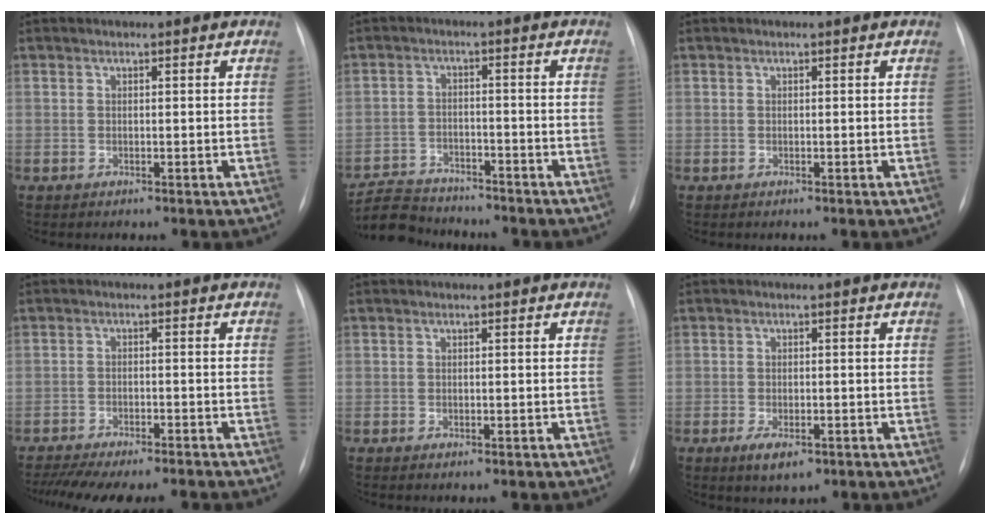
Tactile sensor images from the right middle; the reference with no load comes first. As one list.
[{"total": 8.0, "force": [-7.7, 2.1, 1.0], "torque": [-0.023, 0.001, -0.126]}, {"total": 0.0}, {"total": 15.2, "force": [-13.3, 3.1, 6.9], "torque": [-0.137, -0.013, -0.179]}, {"total": 0.9, "force": [-0.5, 0.4, 0.6], "torque": [-0.009, -0.001, -0.002]}, {"total": 3.8, "force": [-2.0, 1.6, 2.8], "torque": [-0.052, -0.004, -0.025]}]